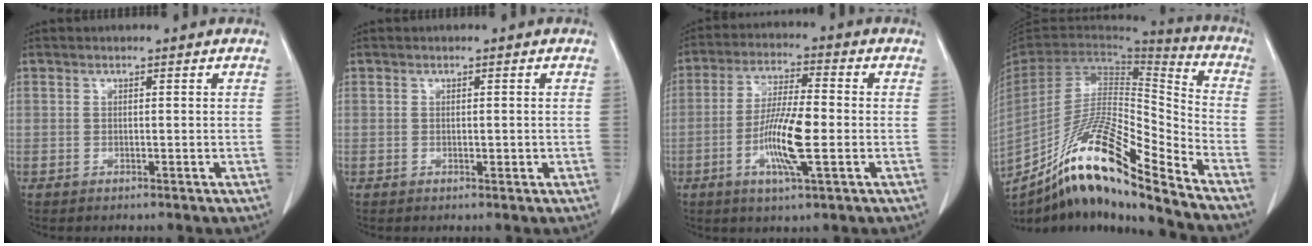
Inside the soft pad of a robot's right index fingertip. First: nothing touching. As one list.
[{"total": 0.8, "force": [-0.1, 0.5, 0.6], "torque": [-0.008, 0.000, 0.002]}, {"total": 10.0, "force": [-2.5, 1.1, 9.6], "torque": [-0.185, -0.008, -0.051]}, {"total": 20.0, "force": [-14.6, 1.0, 13.6], "torque": [-0.263, -0.016, -0.269]}]